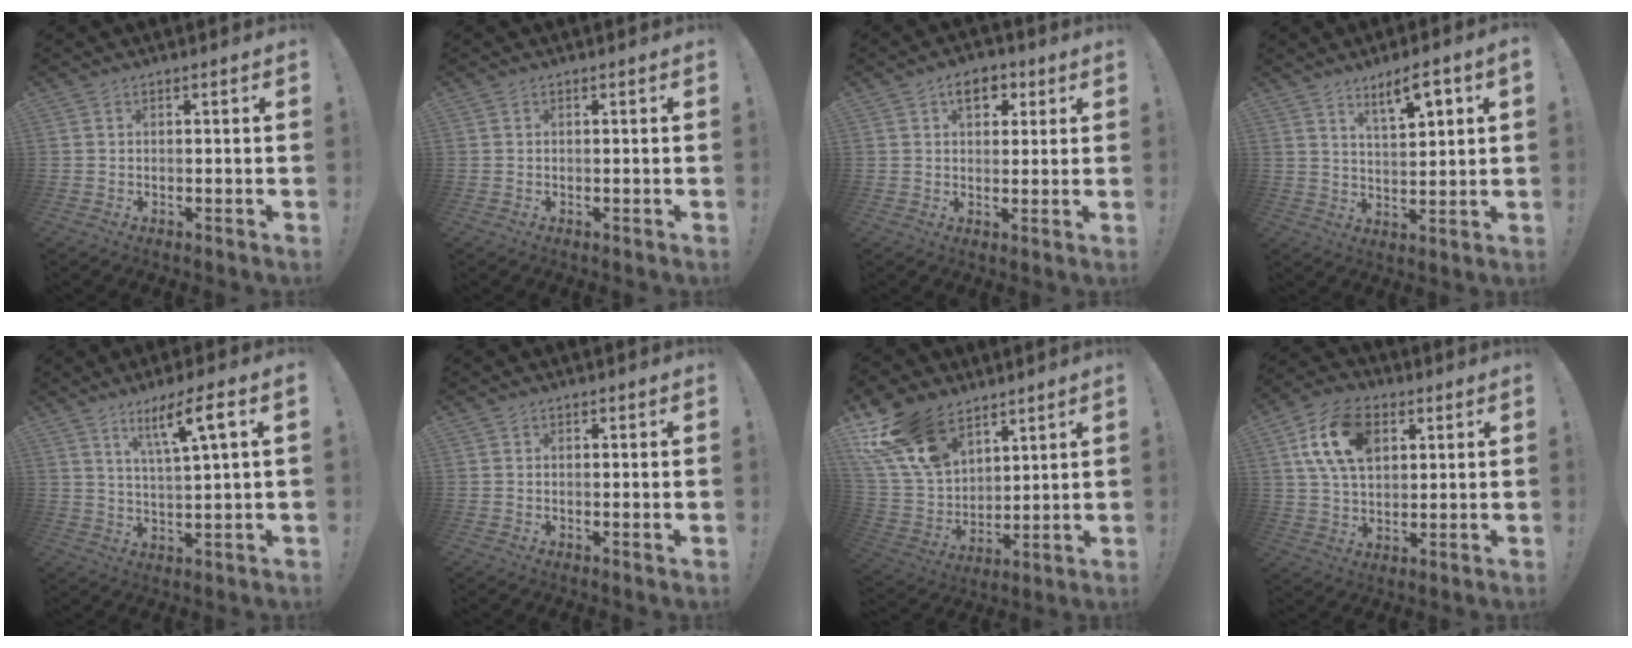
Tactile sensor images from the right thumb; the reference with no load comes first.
{"total": 0.0}
{"total": 6.5, "force": [2.7, 4.1, 4.2], "torque": [-0.046, 0.000, 0.044]}
{"total": 8.1, "force": [5.0, 1.8, 6.1], "torque": [-0.088, -0.030, 0.080]}
{"total": 9.9, "force": [4.7, 0.6, 8.6], "torque": [-0.140, -0.020, 0.070]}
{"total": 0.8, "force": [0.2, -0.1, 0.8], "torque": [-0.009, -0.003, 0.003]}
{"total": 19.3, "force": [12.3, 11.0, 10.0], "torque": [-0.213, -0.069, 0.237]}
{"total": 16.1, "force": [6.0, 10.4, 10.7], "torque": [-0.182, -0.008, 0.113]}